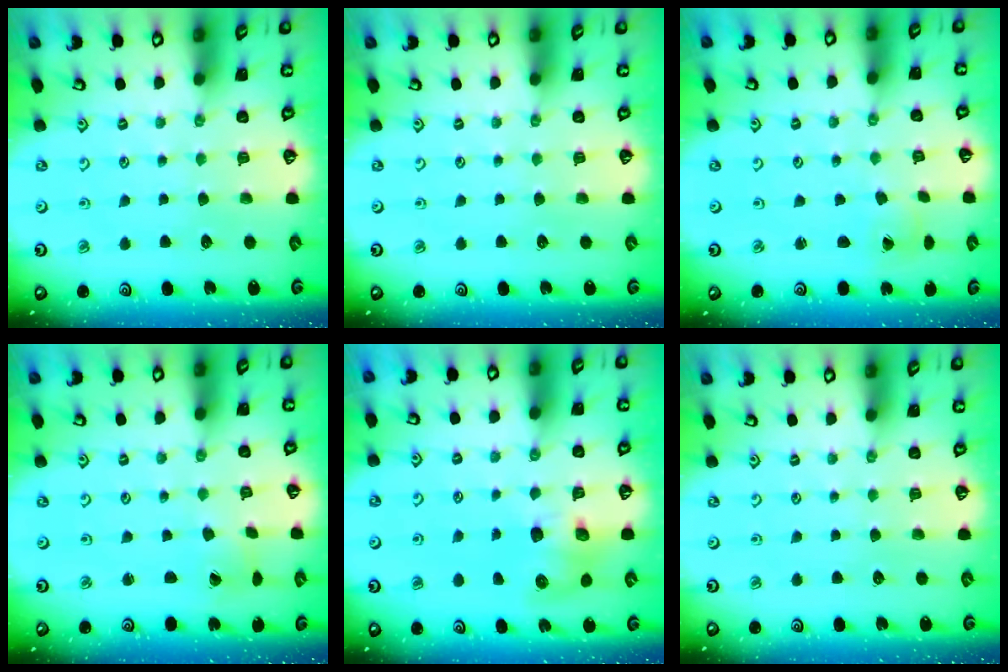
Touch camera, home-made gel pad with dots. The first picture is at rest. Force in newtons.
{"total": 0.0}
{"total": 1.8, "press": 1.8, "slide": 0.1}
{"total": 0.8, "press": 0.8, "slide": 0.1}
{"total": 7.7, "press": 7.7, "slide": 1.0}
{"total": 0.0}